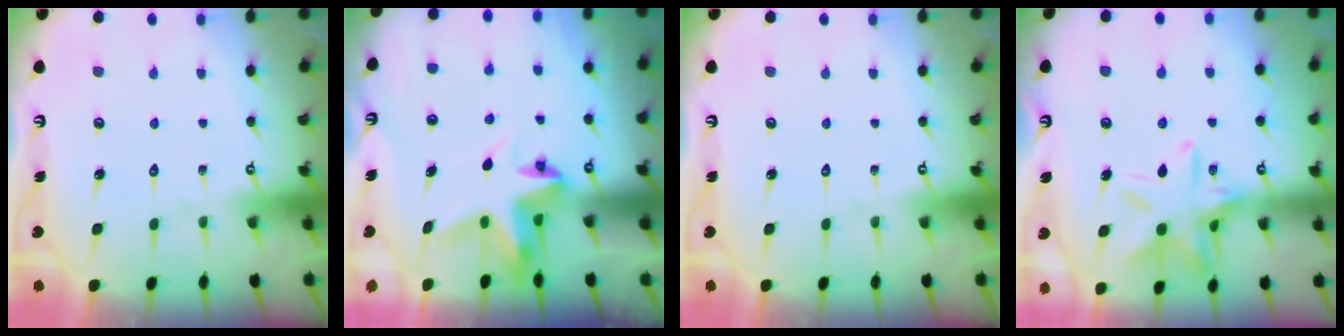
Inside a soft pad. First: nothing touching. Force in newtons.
{"total": 5.5, "press": 5.5, "slide": 0.3}
{"total": 0.0}
{"total": 13.5, "press": 13.4, "slide": 1.0}